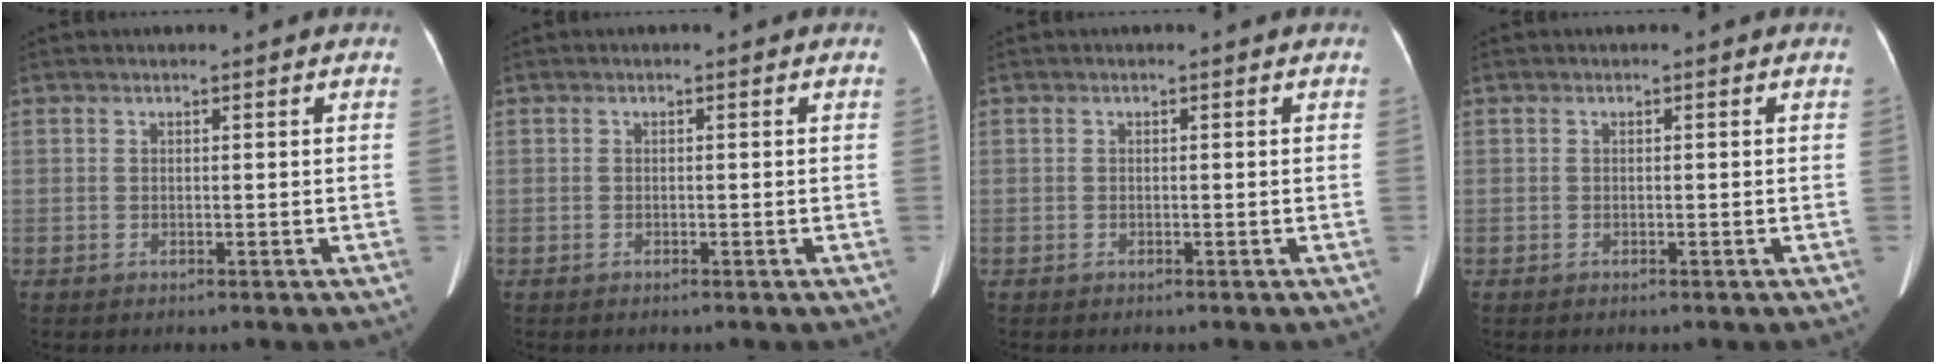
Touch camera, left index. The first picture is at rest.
{"total": 0.0}
{"total": 0.0}
{"total": 0.0}